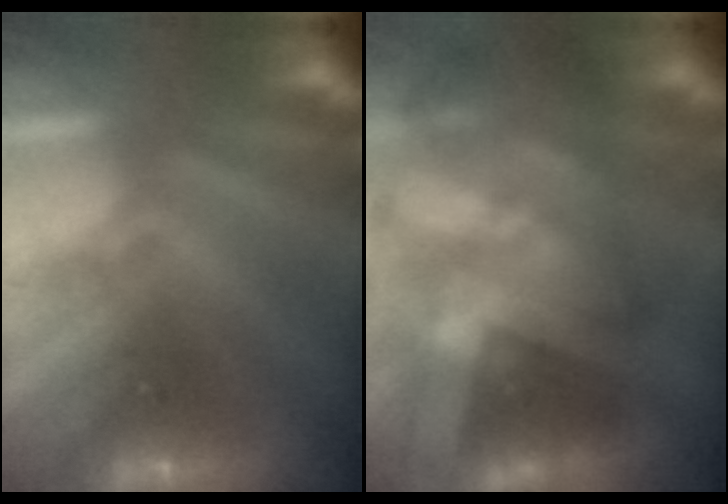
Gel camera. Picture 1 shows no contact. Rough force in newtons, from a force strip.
{"total": 7.1}